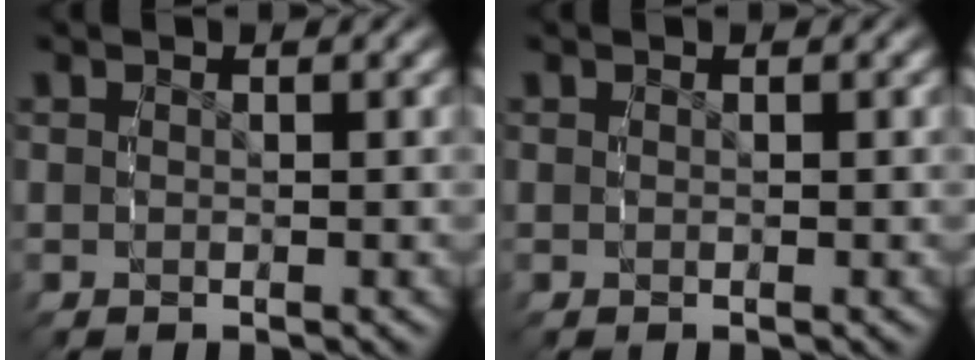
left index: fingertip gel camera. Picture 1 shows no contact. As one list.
[{"total": 0.0}]